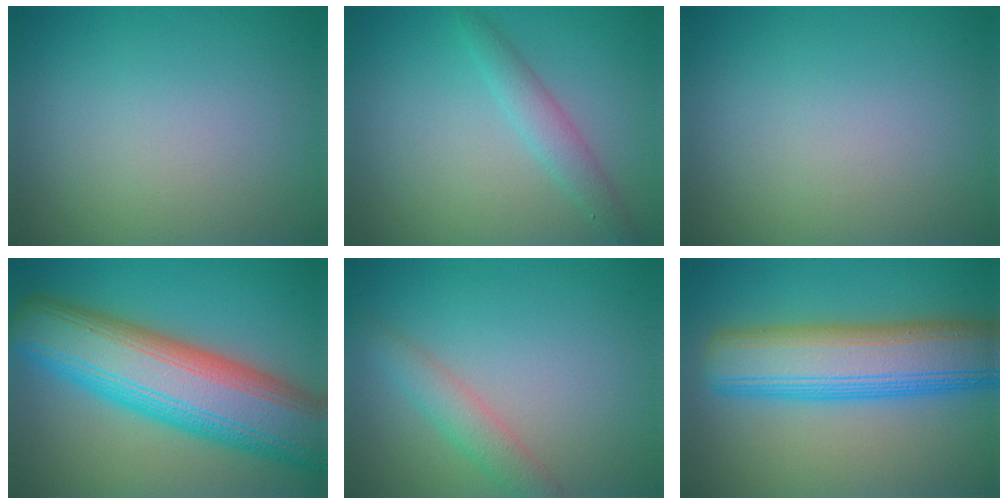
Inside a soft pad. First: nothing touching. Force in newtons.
{"total": 2.2, "press": 2.2, "slide": 0.1}
{"total": 0.0}
{"total": 13.8, "press": 13.8, "slide": 0.4}
{"total": 2.6, "press": 2.6, "slide": 0.2}
{"total": 10.0, "press": 10.0, "slide": 0.3}